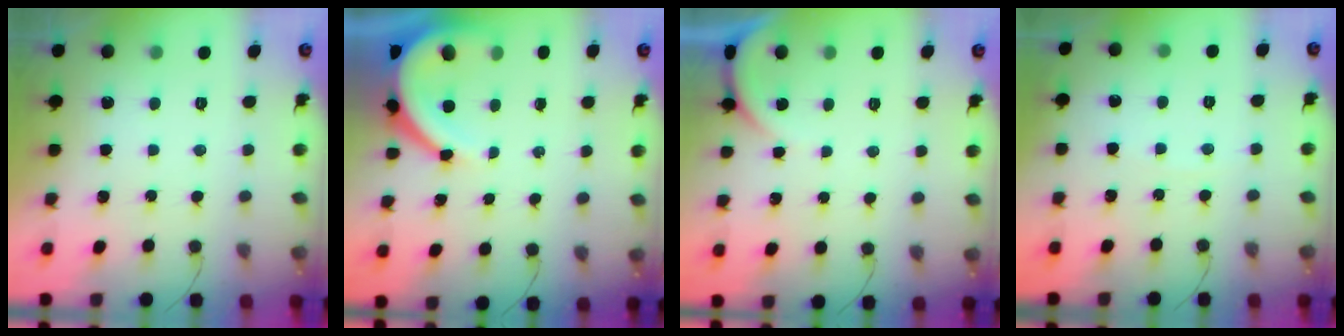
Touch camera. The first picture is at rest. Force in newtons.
{"total": 10.2, "press": 10.1, "slide": 1.1}
{"total": 1.6, "press": 1.6, "slide": 0.1}
{"total": 2.4, "press": 2.3, "slide": 0.3}